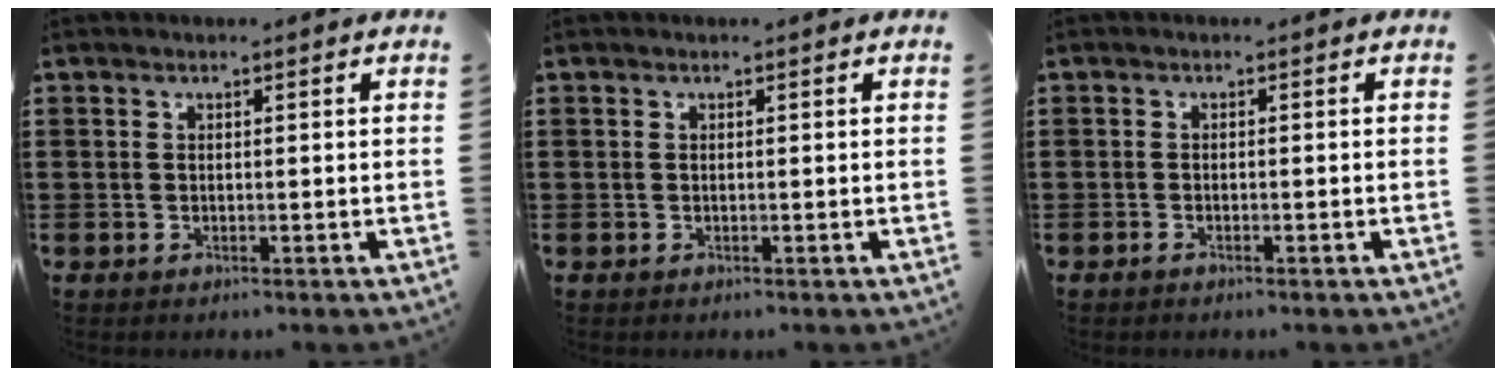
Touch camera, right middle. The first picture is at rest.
{"total": 0.0}
{"total": 0.6, "force": [-0.5, 0.1, 0.3], "torque": [-0.009, -0.003, -0.008]}